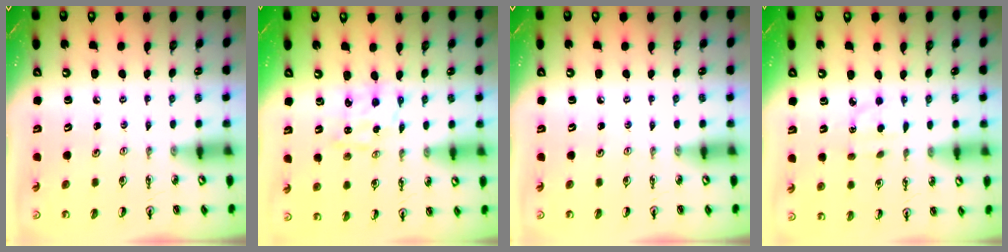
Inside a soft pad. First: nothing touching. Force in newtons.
{"total": 1.8, "press": 1.8, "slide": 0.1}
{"total": 0.0}
{"total": 2.8, "press": 2.6, "slide": 0.8}